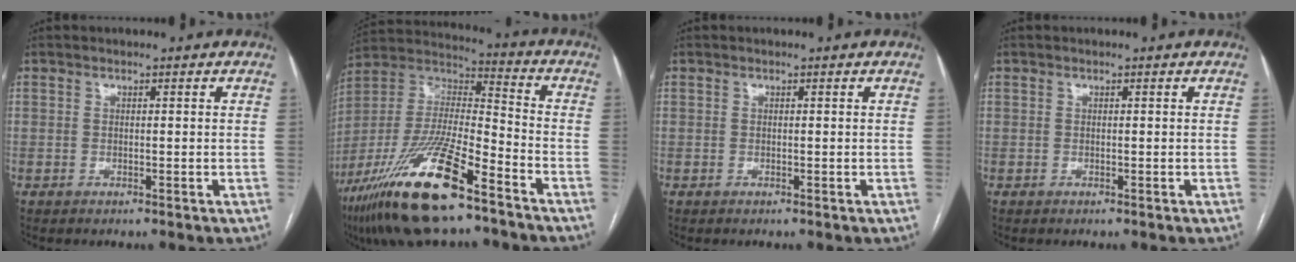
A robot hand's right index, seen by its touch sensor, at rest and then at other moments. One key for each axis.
{"total": 21.6, "fx": -13.6, "fy": 4.1, "fz": 16.4, "tx": -0.347, "ty": -0.033, "tz": -0.247}
{"total": 0.0}
{"total": 0.0}